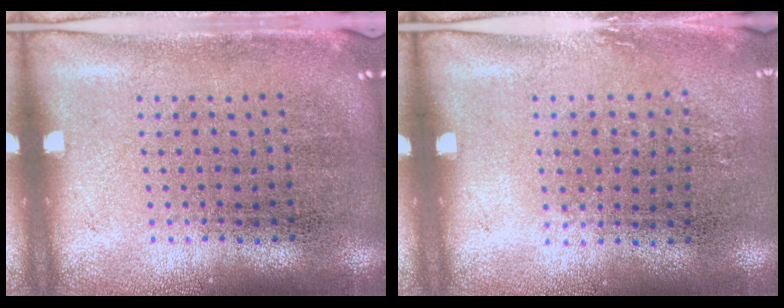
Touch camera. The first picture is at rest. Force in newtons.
{"total": 0.8, "press": 0.6, "slide": 0.5}